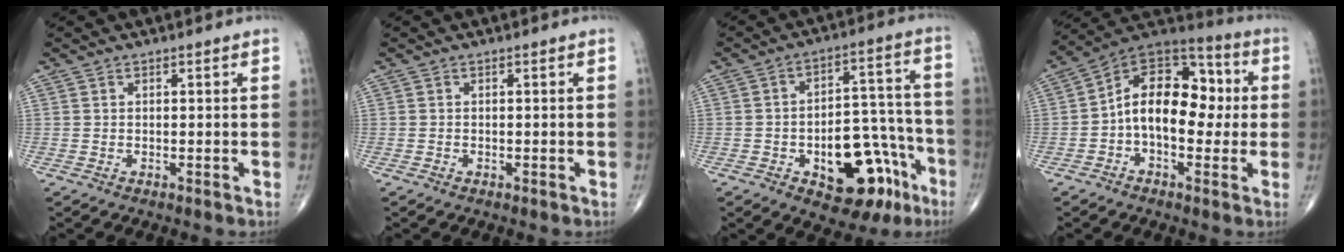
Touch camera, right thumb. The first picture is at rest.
{"total": 0.0}
{"total": 18.0, "force": [-7.9, 9.5, 13.1], "torque": [-0.133, 0.064, -0.098]}
{"total": 16.2, "force": [-0.3, 10.1, 12.7], "torque": [-0.162, 0.047, -0.018]}